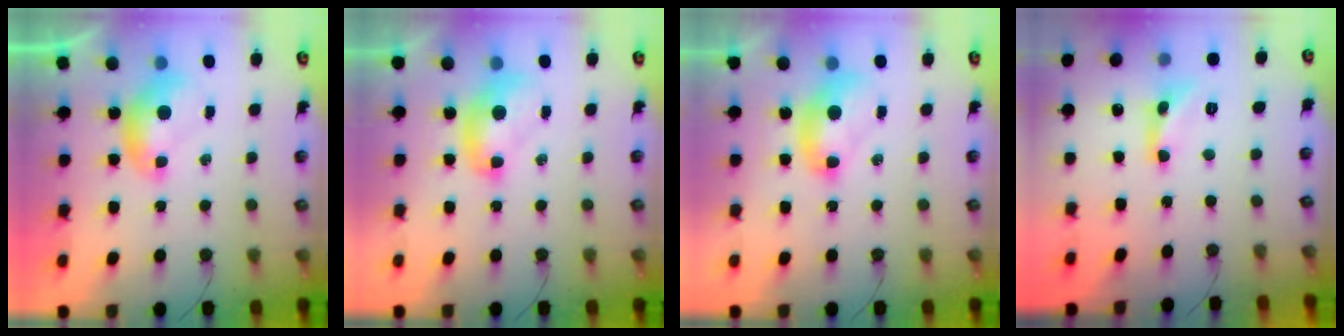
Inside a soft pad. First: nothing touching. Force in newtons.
{"total": 2.1, "press": 2.1, "slide": 0.2}
{"total": 2.7, "press": 2.7, "slide": 0.1}
{"total": 2.1, "press": 2.1, "slide": 0.3}